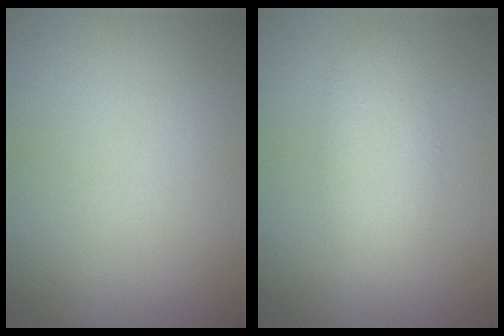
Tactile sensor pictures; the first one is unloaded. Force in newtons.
{"total": 3.5, "press": 3.5, "slide": 0.2}